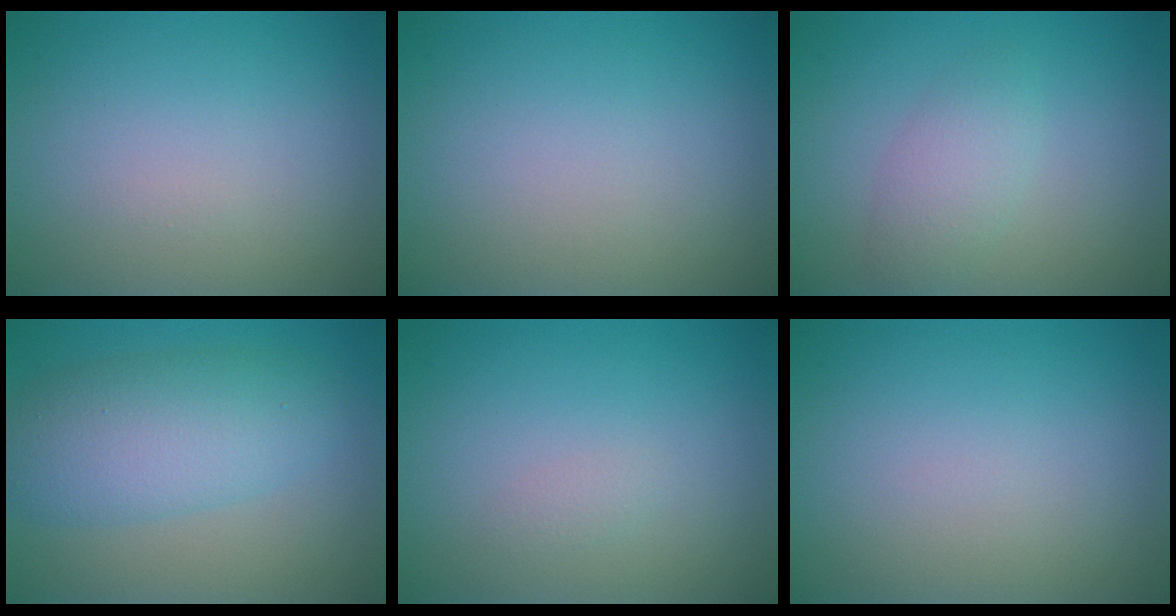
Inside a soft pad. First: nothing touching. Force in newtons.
{"total": 0.0}
{"total": 2.4, "press": 2.4, "slide": 0.1}
{"total": 6.3, "press": 6.3, "slide": 0.1}
{"total": 0.6, "press": 0.6, "slide": 0.0}
{"total": 0.0}